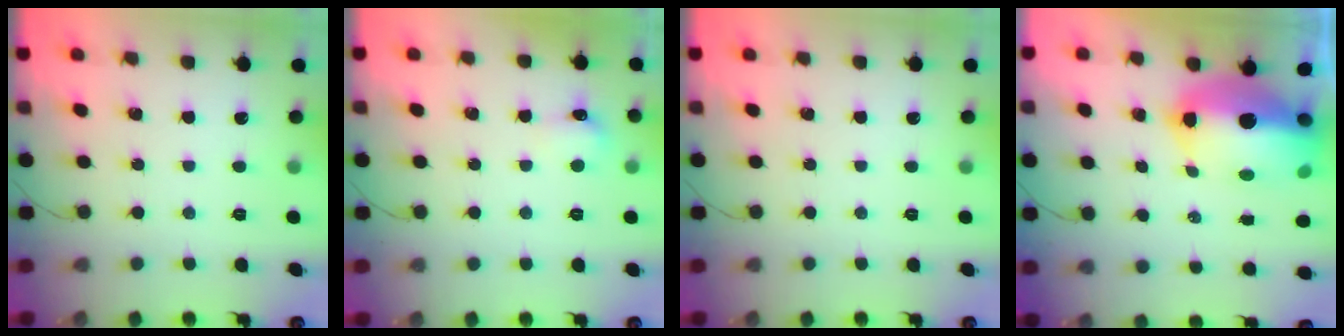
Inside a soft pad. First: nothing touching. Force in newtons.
{"total": 7.0, "press": 6.8, "slide": 1.6}
{"total": 0.0}
{"total": 18.8, "press": 16.6, "slide": 8.7}